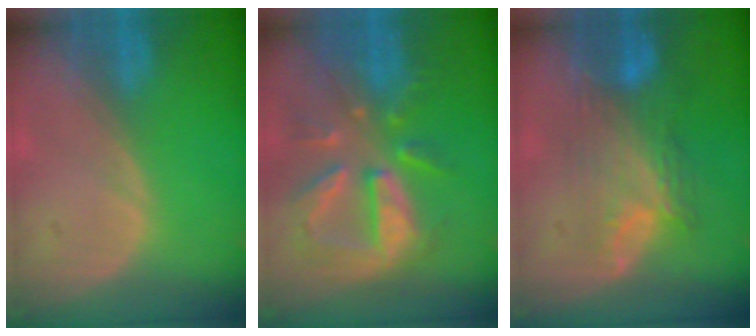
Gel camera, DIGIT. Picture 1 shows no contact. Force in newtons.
{"total": 10.8, "press": 9.5, "slide": 5.1}
{"total": 8.3, "press": 7.7, "slide": 3.3}